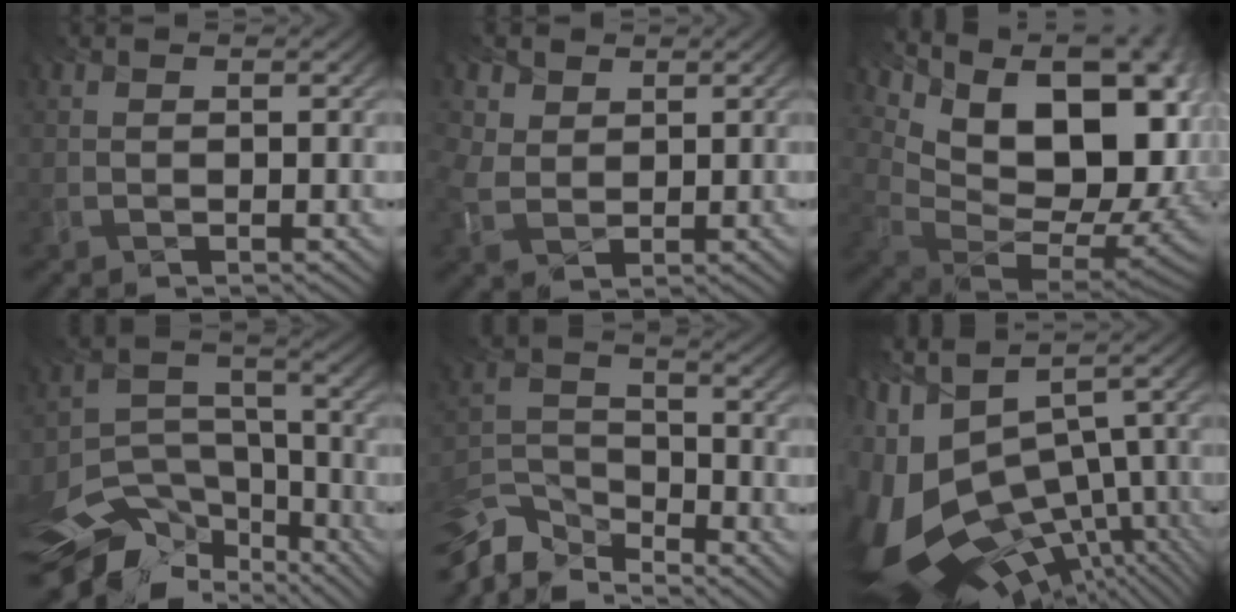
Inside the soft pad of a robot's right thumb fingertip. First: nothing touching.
{"total": 3.3, "force": [1.7, 2.8, 0.7], "torque": [-0.054, -0.006, 0.060]}
{"total": 18.2, "force": [2.6, 12.3, 13.2], "torque": [-0.225, -0.010, 0.122]}
{"total": 13.9, "force": [-10.4, 7.7, 4.9], "torque": [-0.111, -0.051, -0.138]}
{"total": 8.6, "force": [-8.5, 1.4, 0.2], "torque": [-0.020, -0.021, -0.159]}
{"total": 16.5, "force": [-6.6, 8.4, 12.5], "torque": [-0.307, -0.044, -0.066]}